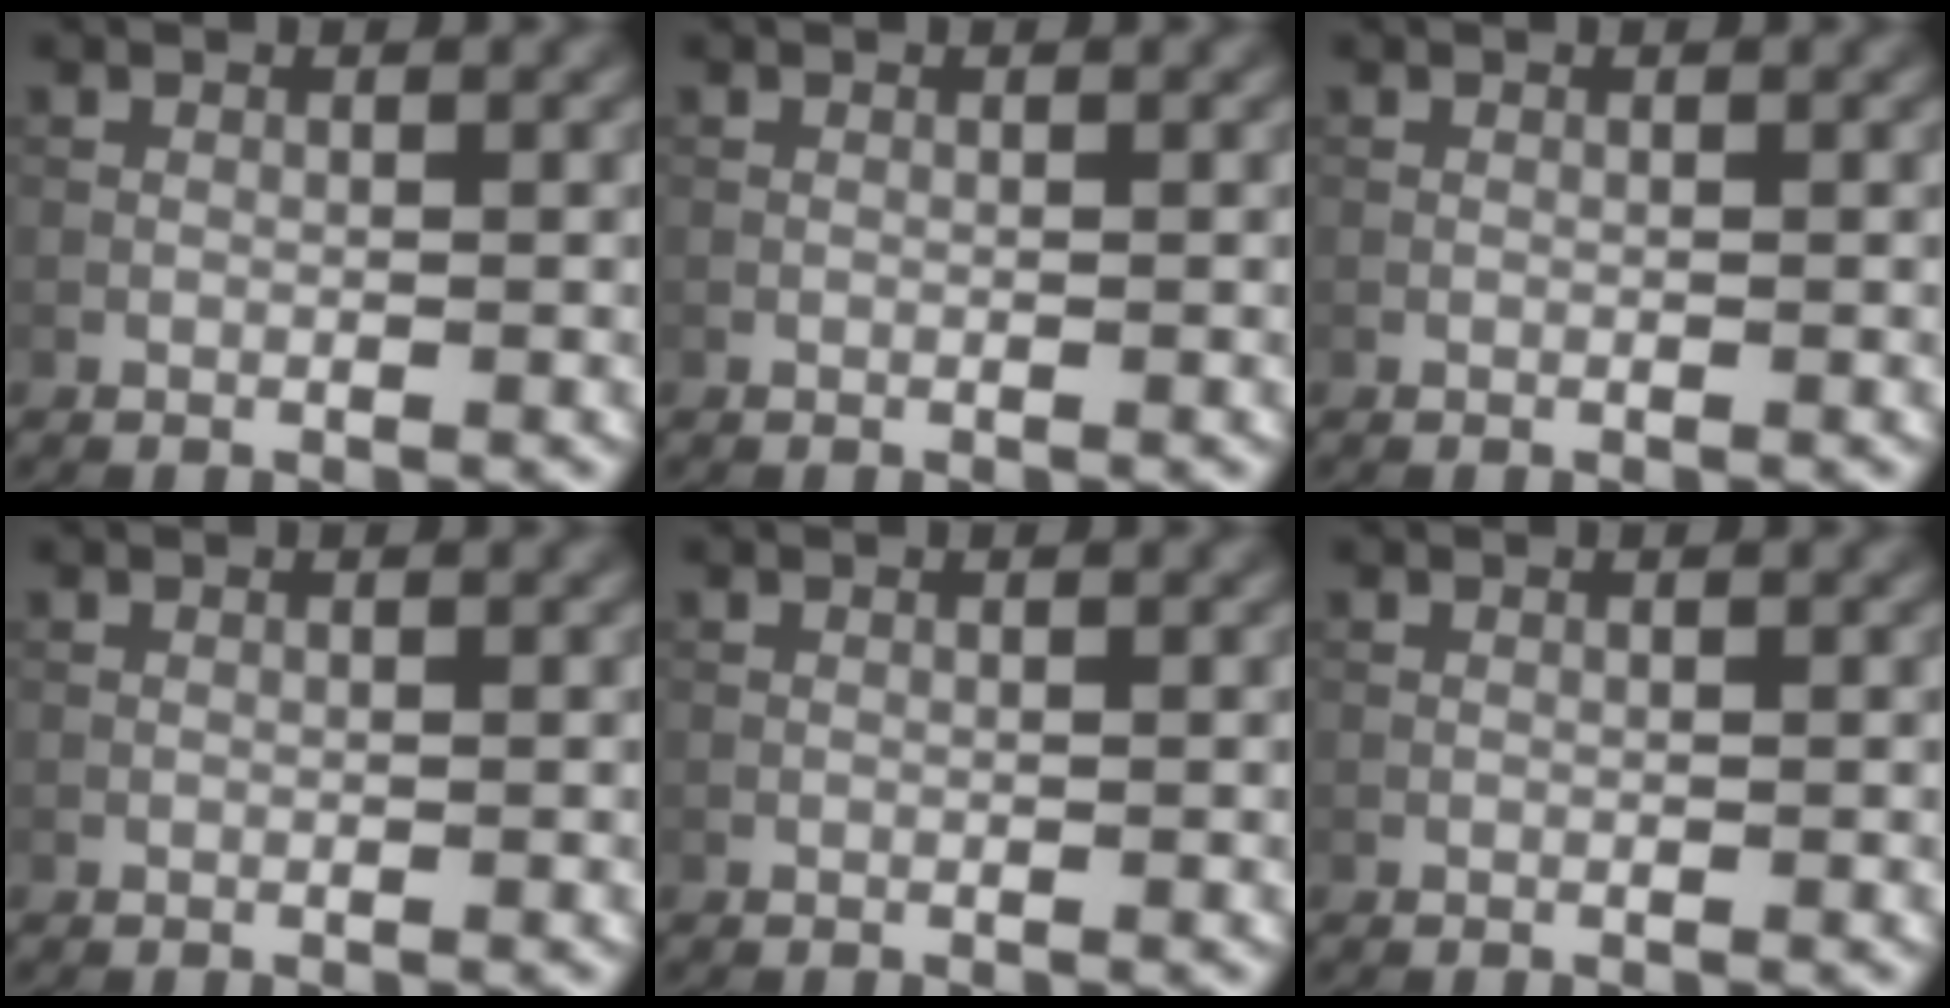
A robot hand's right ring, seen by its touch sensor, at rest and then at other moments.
{"total": 0.0}
{"total": 0.0}
{"total": 0.0}
{"total": 0.0}
{"total": 0.0}